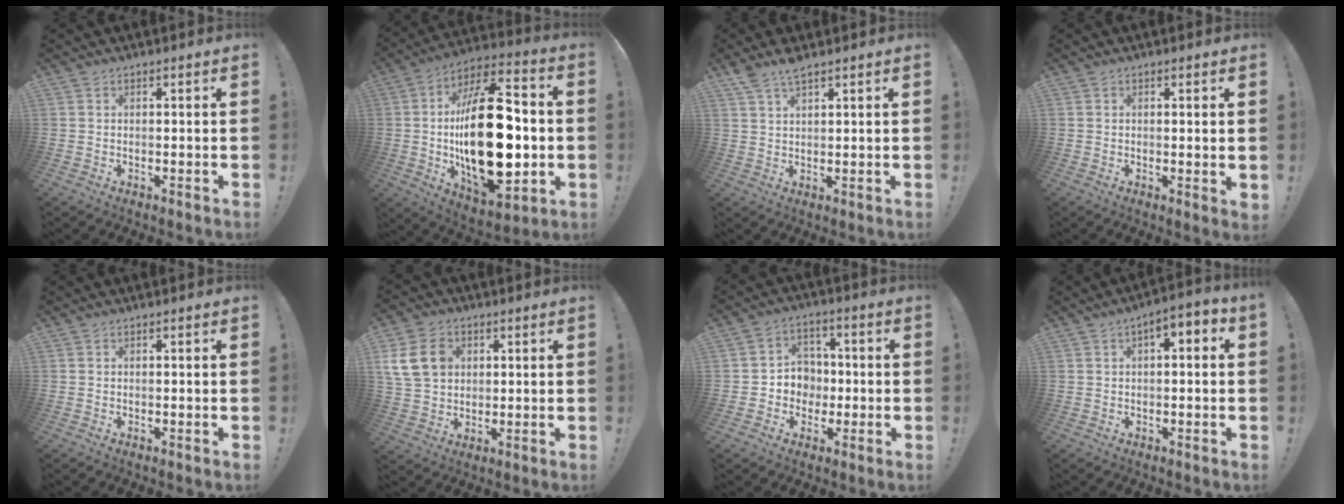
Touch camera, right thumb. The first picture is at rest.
{"total": 32.7, "force": [-1.8, 16.5, 28.2], "torque": [-0.501, 0.008, -0.017]}
{"total": 4.8, "force": [3.8, 1.3, 2.6], "torque": [-0.049, -0.018, 0.069]}
{"total": 1.3, "force": [0.6, -0.3, 1.1], "torque": [-0.010, -0.006, 0.008]}
{"total": 0.0}
{"total": 13.3, "force": [4.0, 10.4, 7.3], "torque": [-0.137, -0.008, 0.083]}
{"total": 7.8, "force": [-1.2, 7.4, 2.1], "torque": [-0.032, 0.012, -0.018]}
{"total": 3.9, "force": [-0.1, 1.7, 3.5], "torque": [-0.051, 0.000, -0.003]}